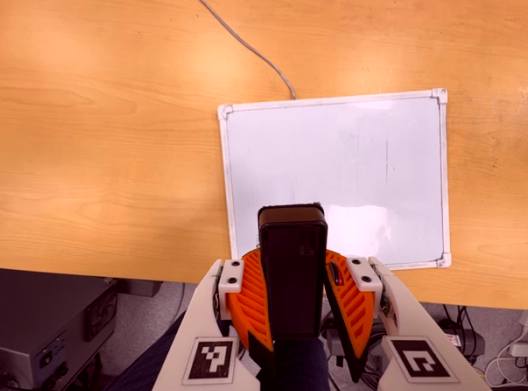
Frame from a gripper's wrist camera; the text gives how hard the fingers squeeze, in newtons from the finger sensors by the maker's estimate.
{"total": 10.0, "left": 10.1, "right": 9.9}